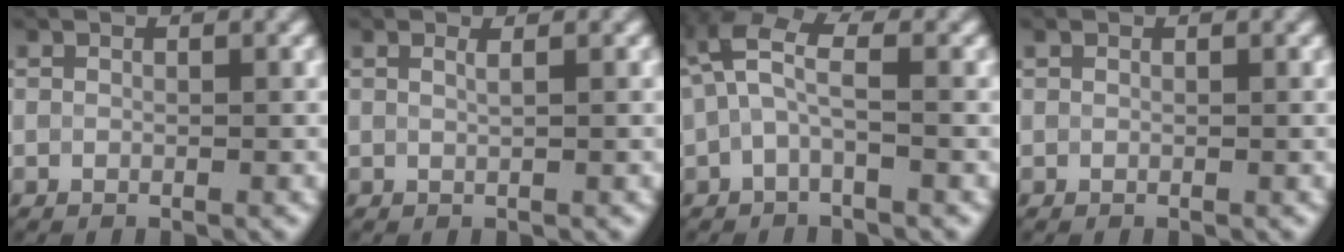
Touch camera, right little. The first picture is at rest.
{"total": 1.4, "force": [0.7, 0.6, 1.0], "torque": [-0.005, -0.002, -0.002]}
{"total": 3.8, "force": [0.6, 1.4, 3.4], "torque": [-0.078, 0.016, 0.002]}
{"total": 0.0}